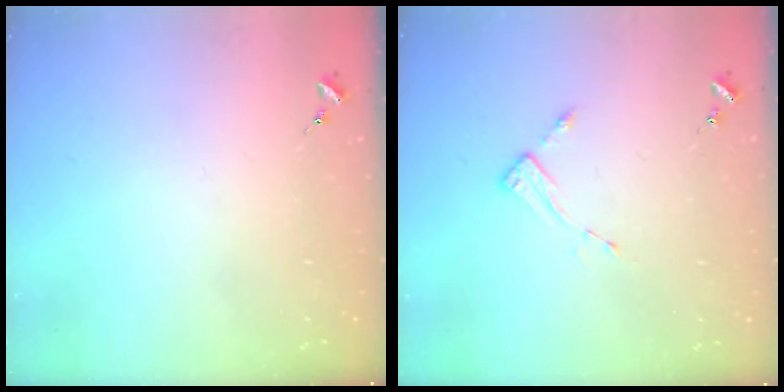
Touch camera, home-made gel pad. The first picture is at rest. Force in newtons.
{"total": 2.6, "press": 2.6, "slide": 0.4}